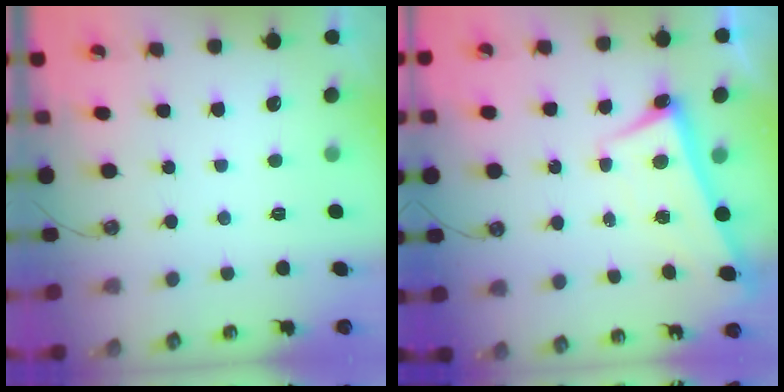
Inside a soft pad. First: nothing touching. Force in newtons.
{"total": 2.6, "press": 2.5, "slide": 0.8}